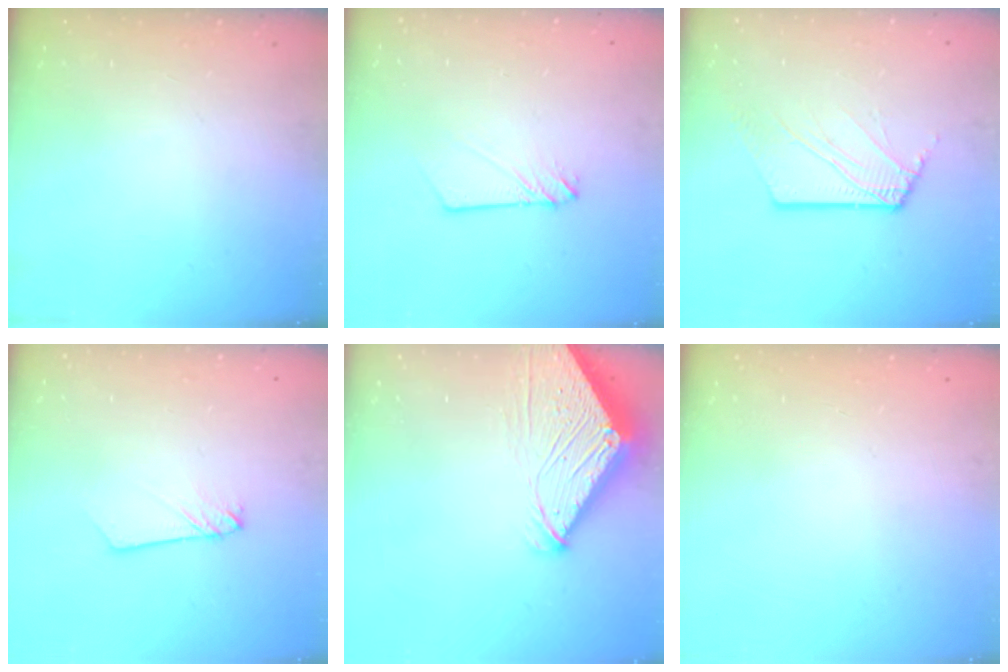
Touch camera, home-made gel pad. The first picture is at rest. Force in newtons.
{"total": 2.9, "press": 2.9, "slide": 0.4}
{"total": 6.9, "press": 6.8, "slide": 0.8}
{"total": 2.2, "press": 2.2, "slide": 0.1}
{"total": 7.1, "press": 7.1, "slide": 0.8}
{"total": 0.0}